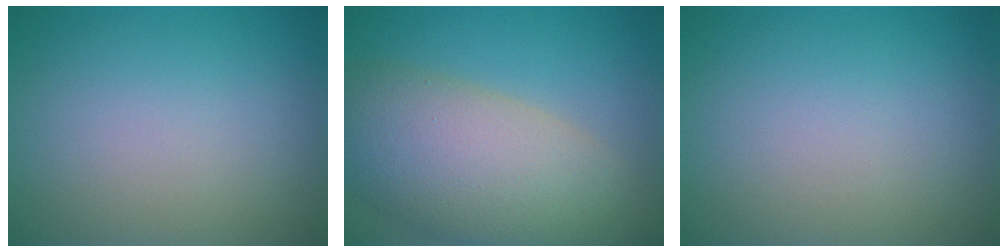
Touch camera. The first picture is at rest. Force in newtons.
{"total": 10.7, "press": 10.7, "slide": 0.7}
{"total": 0.0}